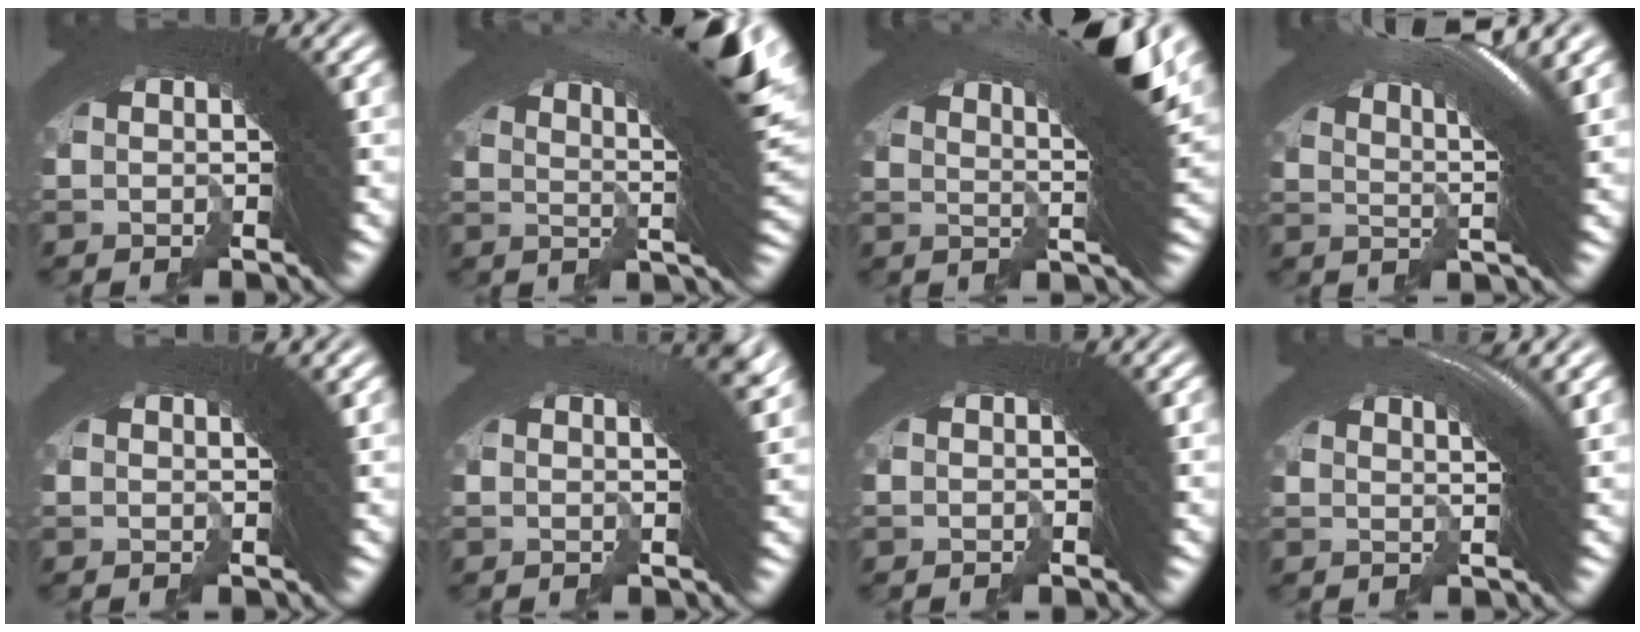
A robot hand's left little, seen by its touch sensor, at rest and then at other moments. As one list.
[{"total": 12.8, "force": [5.4, 5.0, 10.5], "torque": [-0.146, 0.033, 0.059]}, {"total": 11.8, "force": [5.7, 4.3, 9.4], "torque": [-0.139, 0.031, 0.066]}, {"total": 10.4, "force": [4.5, 4.1, 8.5], "torque": [-0.144, 0.020, 0.050]}, {"total": 2.0, "force": [1.3, -0.5, 1.4], "torque": [-0.025, 0.010, 0.020]}, {"total": 4.2, "force": [1.9, 1.0, 3.6], "torque": [-0.042, 0.014, 0.023]}, {"total": 0.0}, {"total": 4.4, "force": [2.2, 1.0, 3.6], "torque": [-0.068, 0.005, 0.029]}]